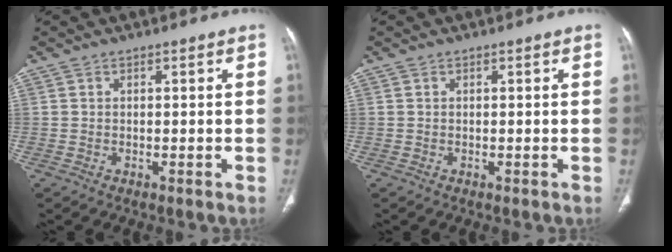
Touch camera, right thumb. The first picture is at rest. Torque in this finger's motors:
{"motor_torque": [1.14, 0.90, -0.26, 0.12, 0.10]}